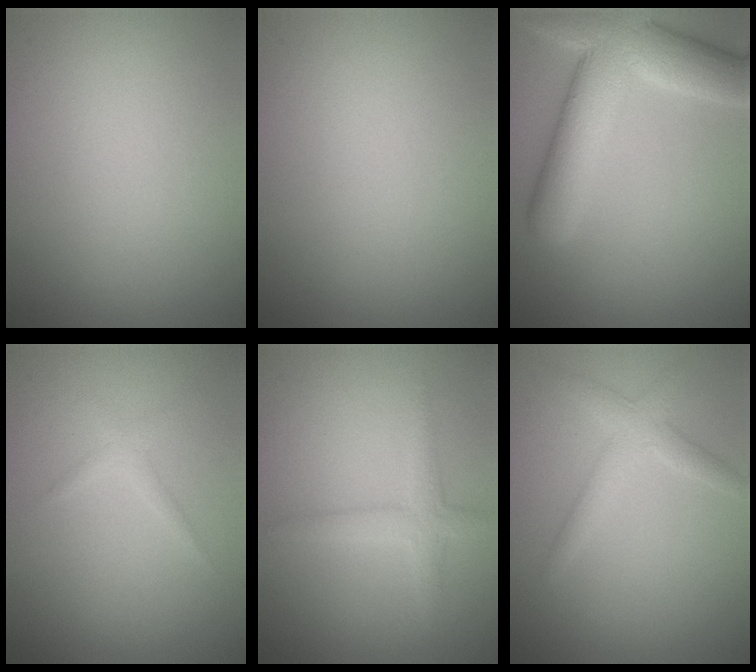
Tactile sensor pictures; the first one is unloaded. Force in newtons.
{"total": 0.0}
{"total": 9.6, "press": 9.6, "slide": 0.6}
{"total": 0.9, "press": 0.9, "slide": 0.1}
{"total": 2.2, "press": 2.2, "slide": 0.1}
{"total": 2.4, "press": 2.4, "slide": 0.2}